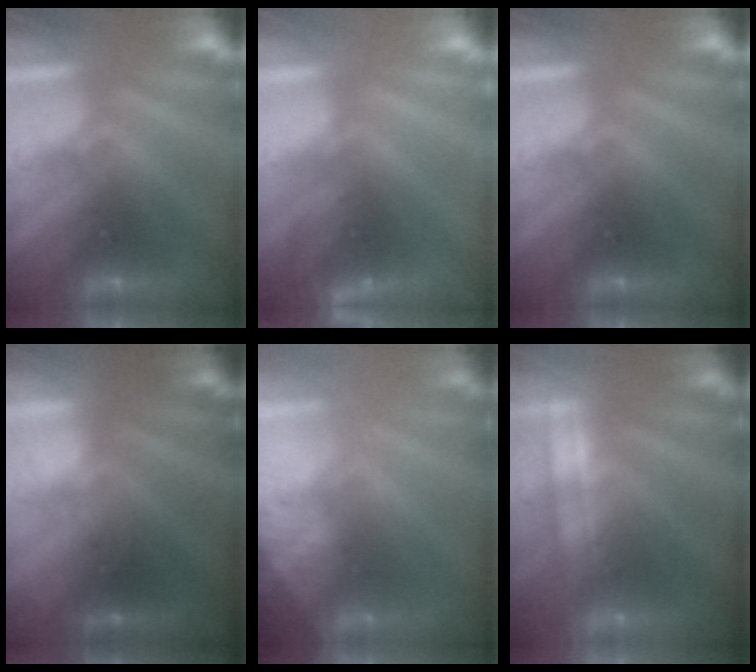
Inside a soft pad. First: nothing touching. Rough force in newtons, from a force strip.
{"total": 2.6}
{"total": 0.0}
{"total": 1.5}
{"total": 3.3}
{"total": 2.3}